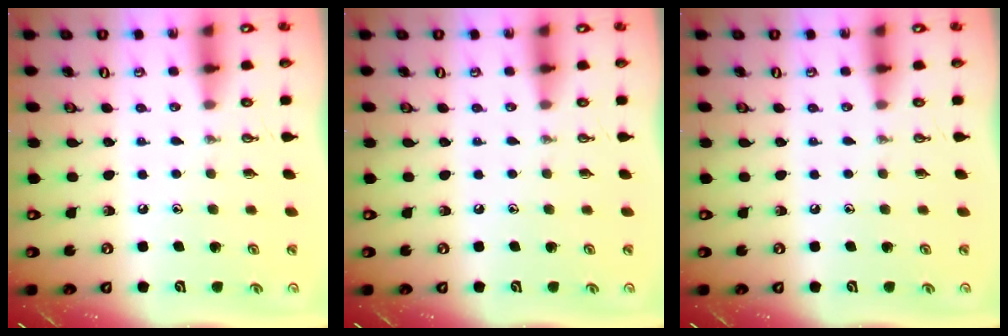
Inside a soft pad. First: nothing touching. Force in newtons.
{"total": 0.0}
{"total": 0.0}